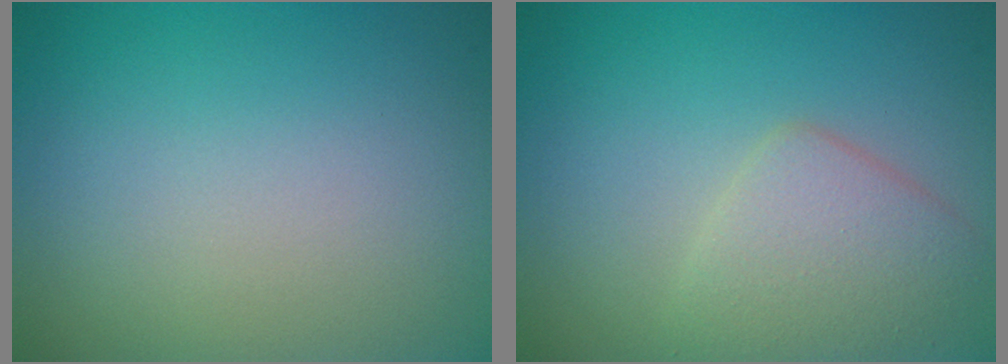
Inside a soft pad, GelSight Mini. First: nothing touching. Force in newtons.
{"total": 3.1, "press": 3.1, "slide": 0.4}